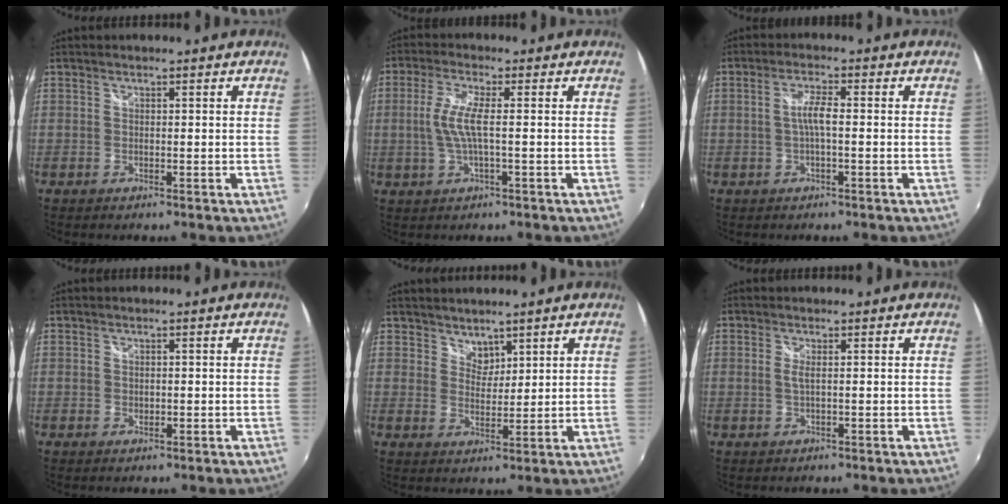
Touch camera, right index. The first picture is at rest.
{"total": 5.8, "force": [-0.3, 0.9, 5.7], "torque": [-0.118, 0.000, -0.004]}
{"total": 3.4, "force": [-0.4, 0.4, 3.3], "torque": [-0.065, 0.005, -0.006]}
{"total": 0.7, "force": [0.1, 0.6, 0.2], "torque": [-0.002, -0.001, 0.002]}
{"total": 3.2, "force": [2.6, 1.8, 0.4], "torque": [0.003, 0.005, 0.047]}
{"total": 1.2, "force": [0.0, 0.1, 1.2], "torque": [-0.023, 0.000, -0.001]}